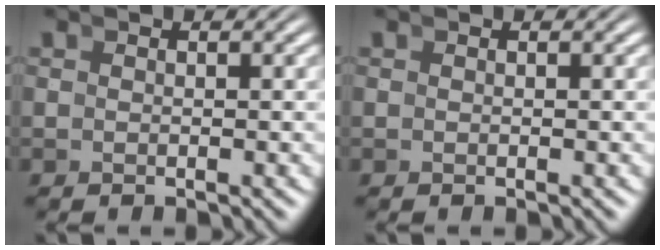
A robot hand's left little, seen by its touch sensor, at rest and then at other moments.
{"total": 0.0}